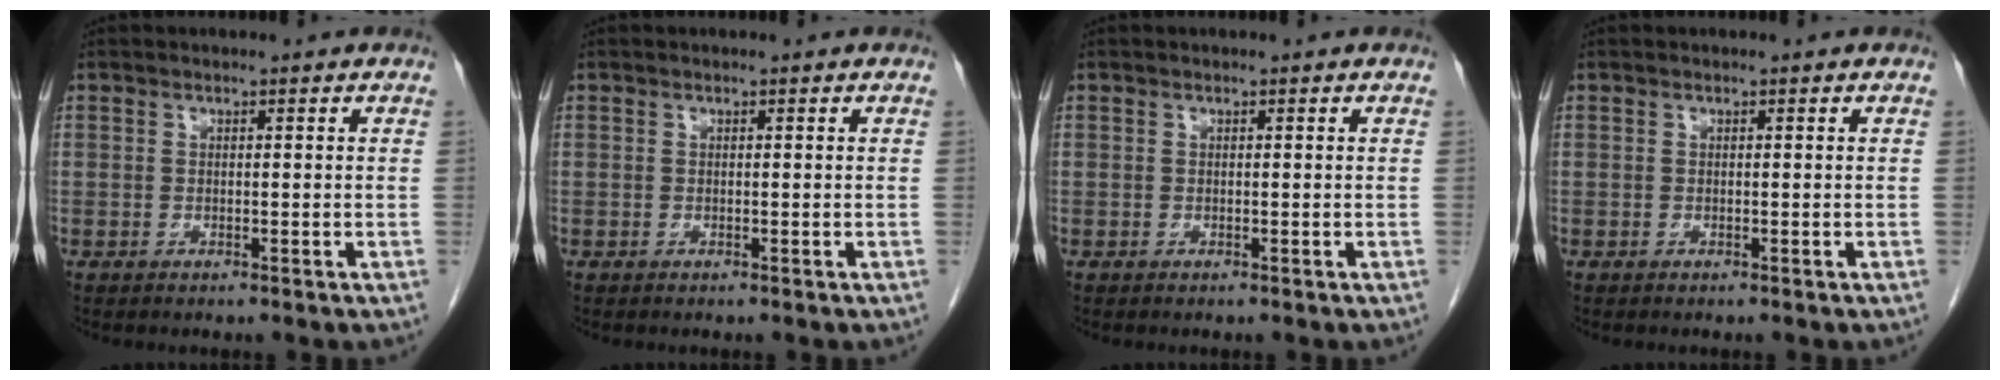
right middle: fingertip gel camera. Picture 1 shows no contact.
{"total": 0.0}
{"total": 0.0}
{"total": 0.0}